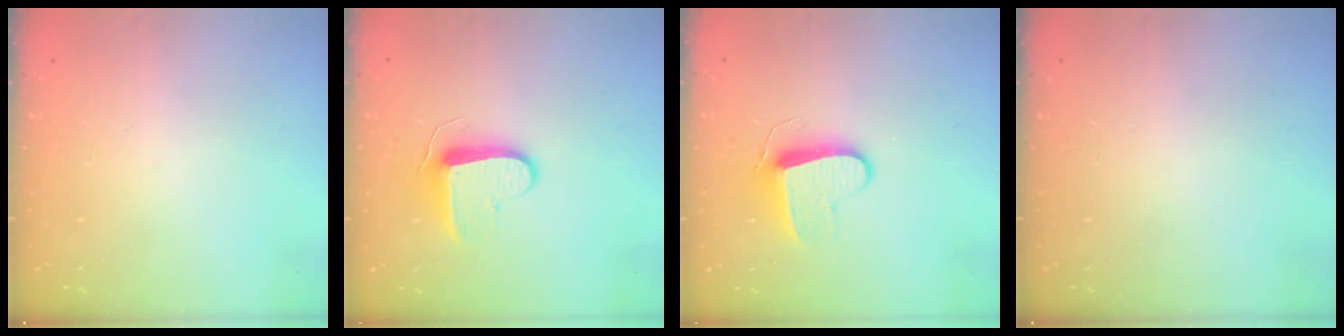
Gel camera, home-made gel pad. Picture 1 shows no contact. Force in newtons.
{"total": 9.5, "press": 9.5, "slide": 0.8}
{"total": 9.0, "press": 9.0, "slide": 0.6}
{"total": 0.0}